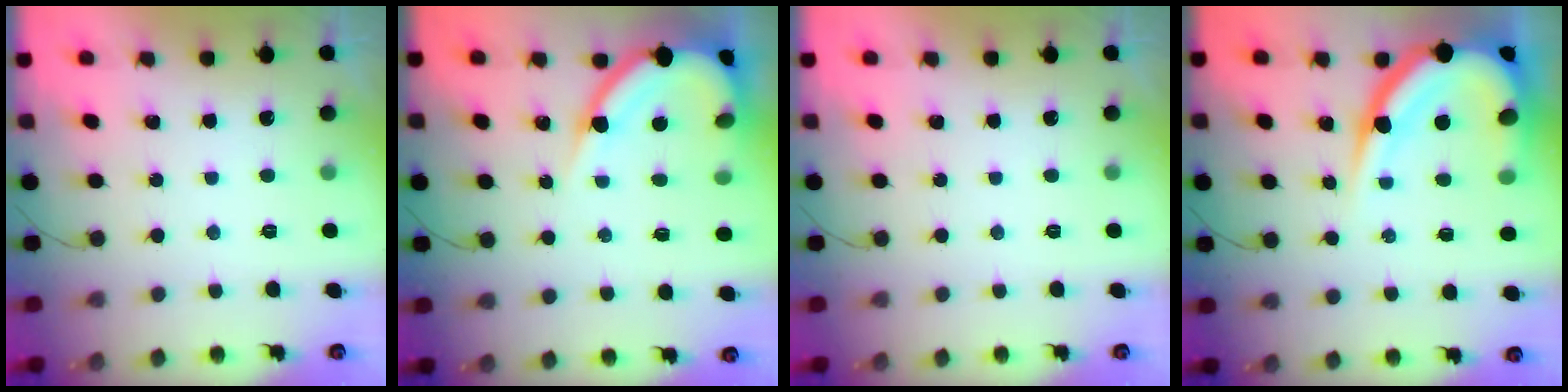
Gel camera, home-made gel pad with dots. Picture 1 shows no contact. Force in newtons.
{"total": 10.3, "press": 10.2, "slide": 0.9}
{"total": 0.0}
{"total": 18.4, "press": 18.3, "slide": 2.0}